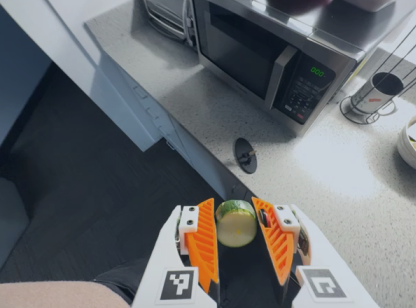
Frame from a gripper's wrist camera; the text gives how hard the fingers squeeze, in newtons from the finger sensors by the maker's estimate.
{"total": 9.6, "left": 9.8, "right": 9.4}